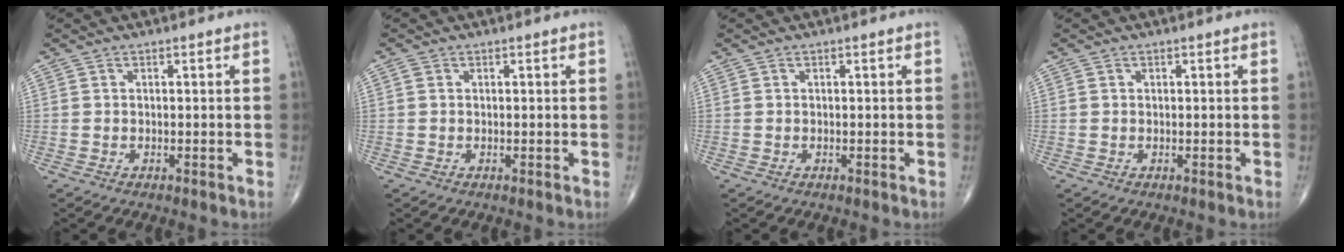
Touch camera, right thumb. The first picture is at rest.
{"total": 0.7, "force": [0.2, 0.6, 0.4], "torque": [-0.007, 0.003, 0.004]}
{"total": 0.0}
{"total": 0.0}